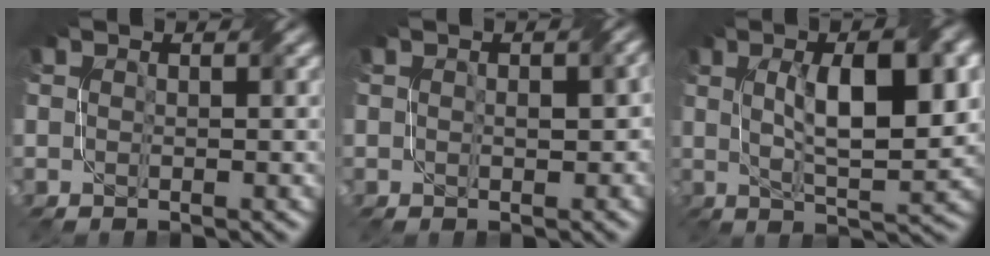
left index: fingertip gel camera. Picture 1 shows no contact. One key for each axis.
{"total": 2.4, "fx": 0.0, "fy": 1.5, "fz": 1.8, "tx": -0.016, "ty": 0.002, "tz": 0.015}
{"total": 10.0, "fx": 2.2, "fy": 3.2, "fz": 9.2, "tx": -0.136, "ty": 0.011, "tz": 0.043}